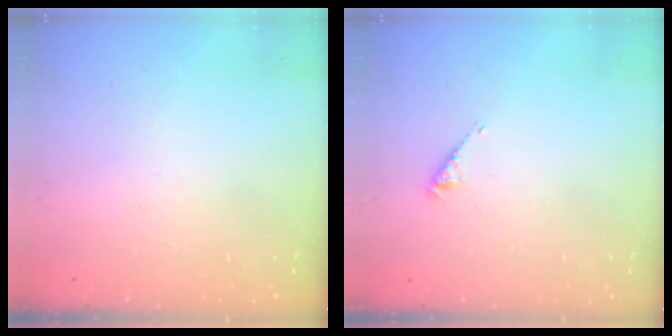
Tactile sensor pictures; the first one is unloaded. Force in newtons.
{"total": 2.8, "press": 2.8, "slide": 0.5}